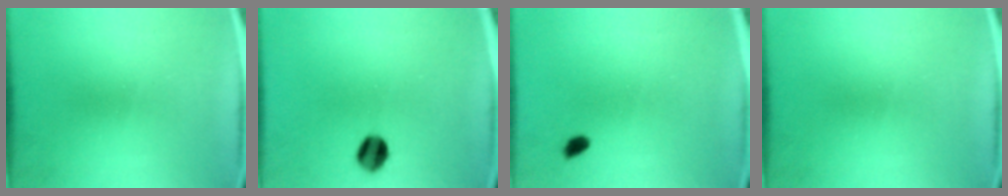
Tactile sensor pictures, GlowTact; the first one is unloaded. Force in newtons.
{"total": 6.2}
{"total": 1.5}
{"total": 0.0}